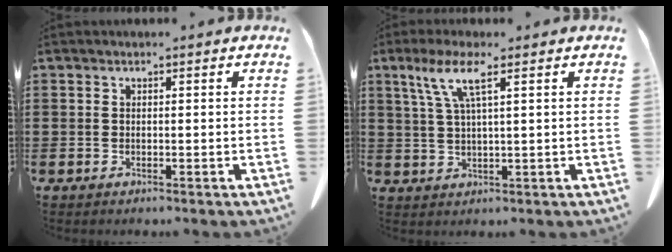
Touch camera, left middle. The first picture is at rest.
{"total": 5.7, "force": [2.9, 0.7, 4.9], "torque": [-0.104, 0.005, 0.048]}